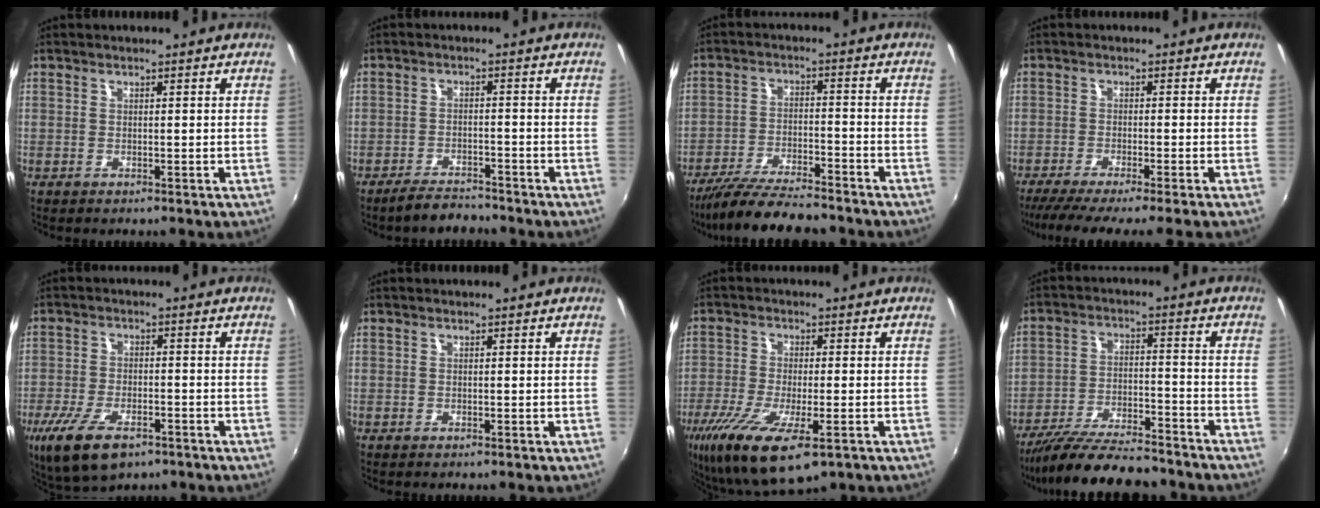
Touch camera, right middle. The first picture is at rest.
{"total": 4.9, "force": [-4.5, 1.2, 1.5], "torque": [-0.045, -0.003, -0.075]}
{"total": 12.9, "force": [-11.4, 2.2, 5.7], "torque": [-0.134, -0.025, -0.196]}
{"total": 7.7, "force": [-6.4, -1.2, 4.0], "torque": [-0.084, -0.030, -0.108]}
{"total": 12.1, "force": [-7.3, 5.2, 8.1], "torque": [-0.187, -0.039, -0.129]}
{"total": 0.0}
{"total": 17.2, "force": [-9.2, 5.8, 13.4], "torque": [-0.278, -0.068, -0.155]}
{"total": 16.7, "force": [-14.5, 3.6, 7.5], "torque": [-0.156, -0.026, -0.234]}